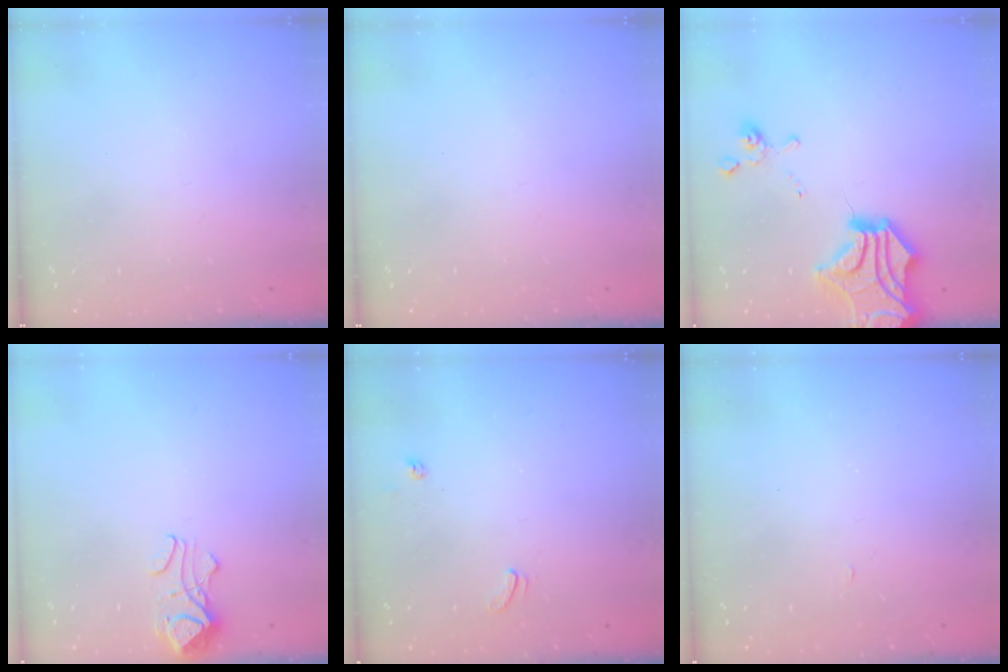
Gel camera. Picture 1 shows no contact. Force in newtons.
{"total": 0.0}
{"total": 8.7, "press": 8.2, "slide": 2.9}
{"total": 2.9, "press": 2.9, "slide": 0.4}
{"total": 3.4, "press": 3.4, "slide": 0.3}
{"total": 5.1, "press": 5.1, "slide": 0.3}